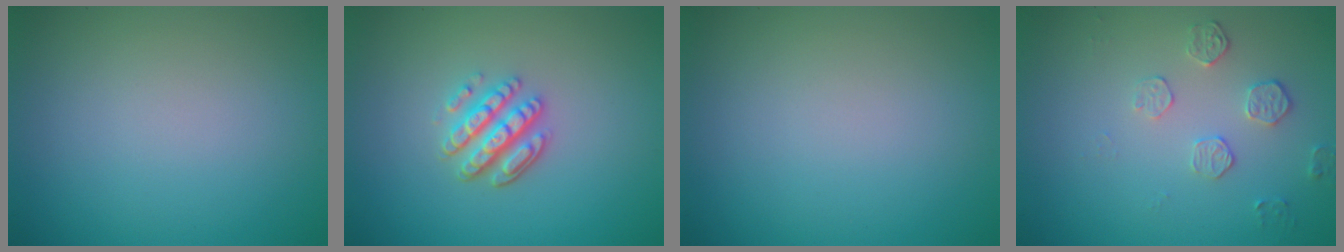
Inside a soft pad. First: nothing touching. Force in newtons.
{"total": 3.7, "press": 3.1, "slide": 2.0}
{"total": 0.0}
{"total": 1.8, "press": 1.2, "slide": 1.3}